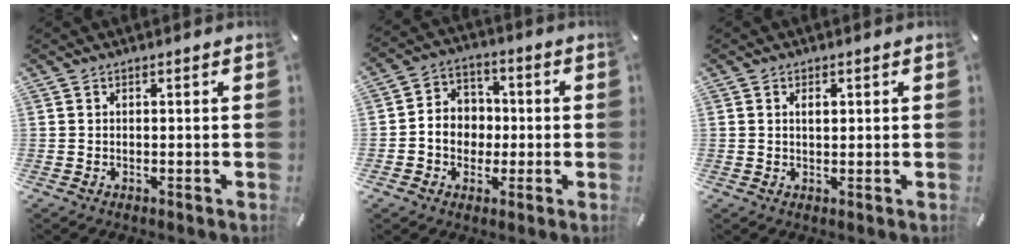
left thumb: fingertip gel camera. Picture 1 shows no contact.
{"total": 7.7, "force": [-1.6, 7.0, 2.8], "torque": [-0.052, 0.018, -0.030]}
{"total": 1.9, "force": [0.5, 1.1, 1.5], "torque": [-0.024, 0.002, 0.007]}